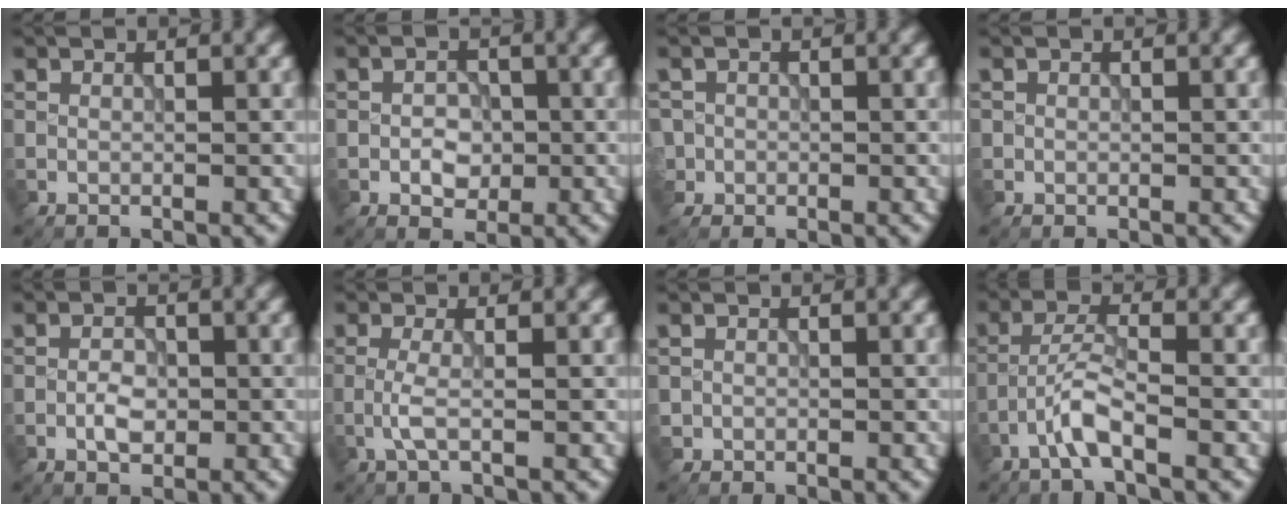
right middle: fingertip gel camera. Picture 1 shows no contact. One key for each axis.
{"total": 2.4, "fx": -0.6, "fy": 1.8, "fz": 1.5, "tx": -0.022, "ty": -0.002, "tz": -0.012}
{"total": 2.1, "fx": -0.6, "fy": 2.1, "fz": 0.1, "tx": 0.004, "ty": 0.008, "tz": -0.011}
{"total": 0.5, "fx": 0.0, "fy": 0.5, "fz": 0.0, "tx": 0.007, "ty": -0.003, "tz": -0.003}
{"total": 2.2, "fx": -0.7, "fy": 1.3, "fz": 1.7, "tx": -0.030, "ty": 0.002, "tz": -0.014}
{"total": 1.8, "fx": -0.6, "fy": 0.2, "fz": 1.6, "tx": -0.039, "ty": 0.002, "tz": -0.016}
{"total": 0.8, "fx": -0.2, "fy": 0.7, "fz": 0.0, "tx": 0.008, "ty": -0.005, "tz": -0.006}
{"total": 3.1, "fx": -1.8, "fy": 0.4, "fz": 2.5, "tx": -0.052, "ty": 0.011, "tz": -0.043}